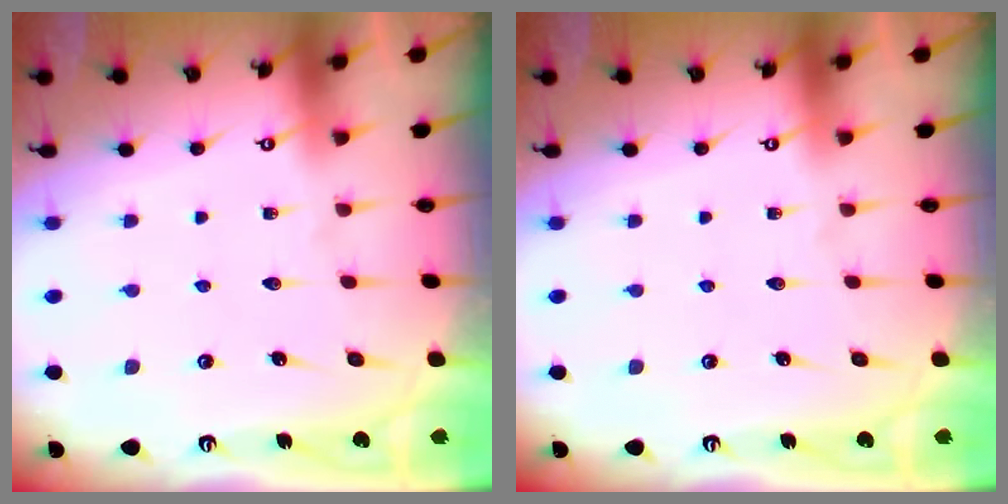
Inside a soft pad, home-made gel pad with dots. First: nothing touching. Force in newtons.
{"total": 0.0}